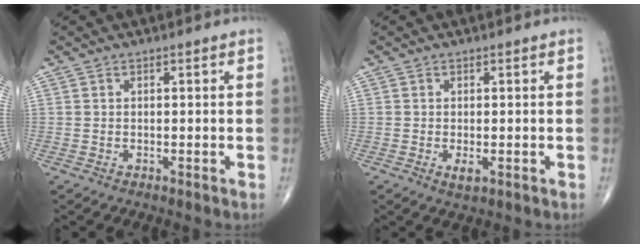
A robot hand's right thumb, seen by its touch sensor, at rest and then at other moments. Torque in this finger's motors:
{"motor_torque": [-0.10, 0.33, 0.14, 0.17, 0.08]}